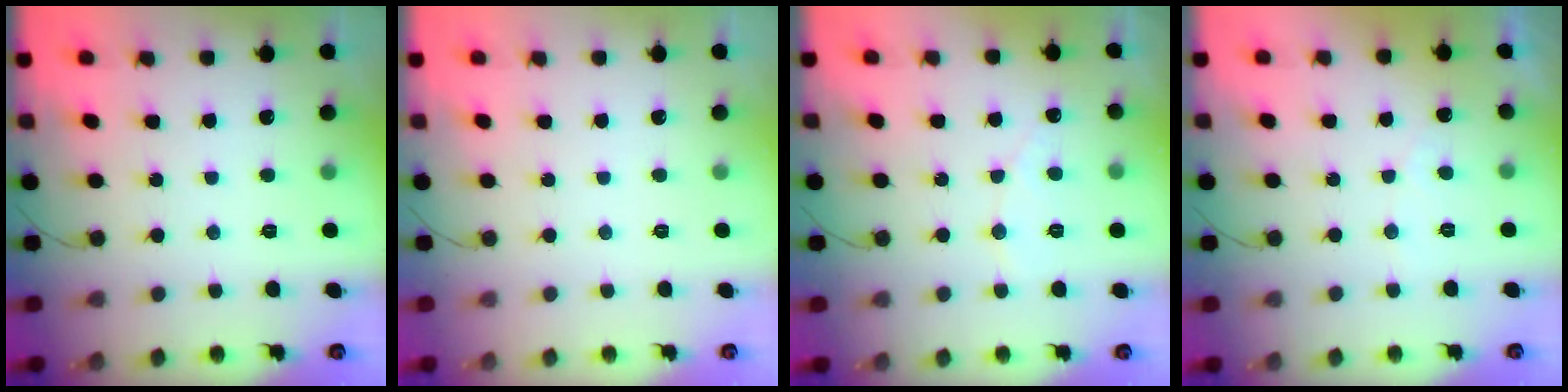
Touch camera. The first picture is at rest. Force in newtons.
{"total": 0.0}
{"total": 3.9, "press": 3.8, "slide": 0.3}
{"total": 2.2, "press": 2.2, "slide": 0.1}